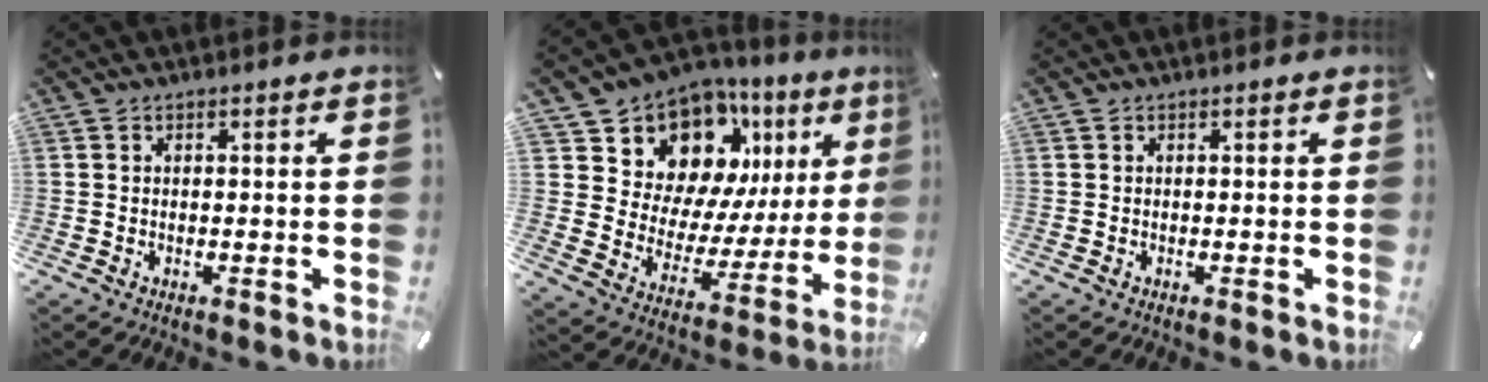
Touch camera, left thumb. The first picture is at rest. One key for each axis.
{"total": 13.9, "fx": 10.5, "fy": 8.3, "fz": 4.0, "tx": -0.060, "ty": -0.106, "tz": 0.185}
{"total": 0.0}